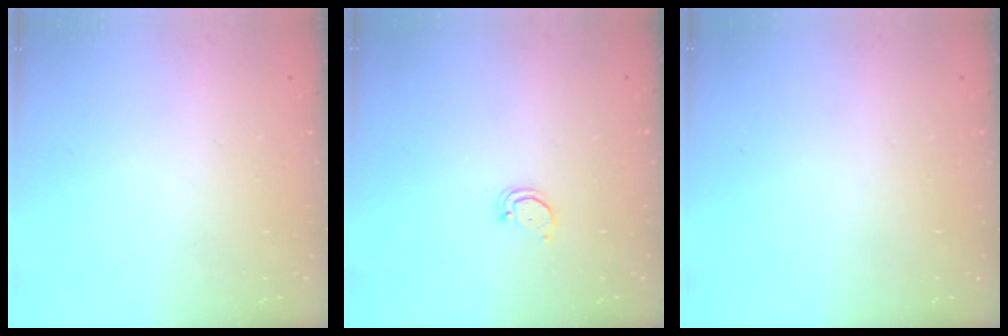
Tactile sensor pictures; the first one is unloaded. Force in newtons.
{"total": 2.0, "press": 2.0, "slide": 0.2}
{"total": 0.0}